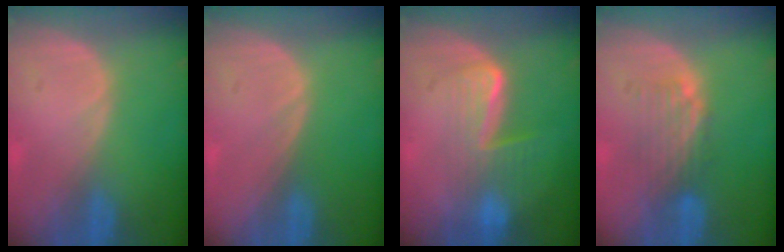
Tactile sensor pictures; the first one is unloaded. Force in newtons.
{"total": 0.0}
{"total": 6.6, "press": 5.9, "slide": 3.0}
{"total": 4.8, "press": 4.1, "slide": 2.5}